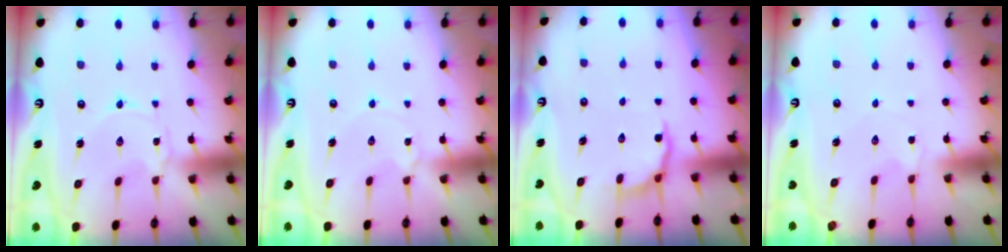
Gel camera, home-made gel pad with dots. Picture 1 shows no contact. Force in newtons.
{"total": 2.2, "press": 2.2, "slide": 0.2}
{"total": 4.3, "press": 3.8, "slide": 2.2}
{"total": 1.8, "press": 1.7, "slide": 0.4}